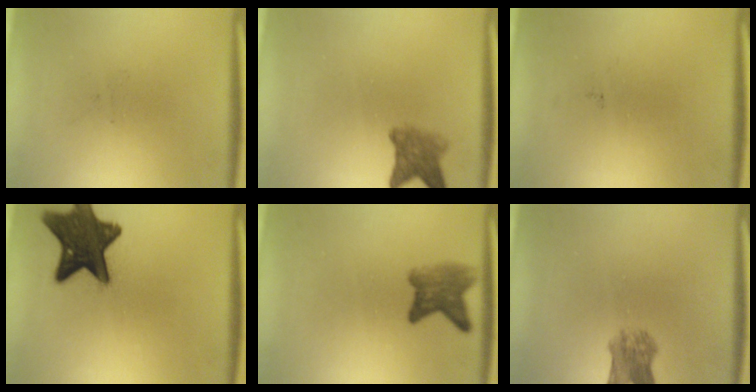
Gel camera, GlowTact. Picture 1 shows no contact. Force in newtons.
{"total": 3.8}
{"total": 0.0}
{"total": 14.2}
{"total": 4.2}
{"total": 4.1}